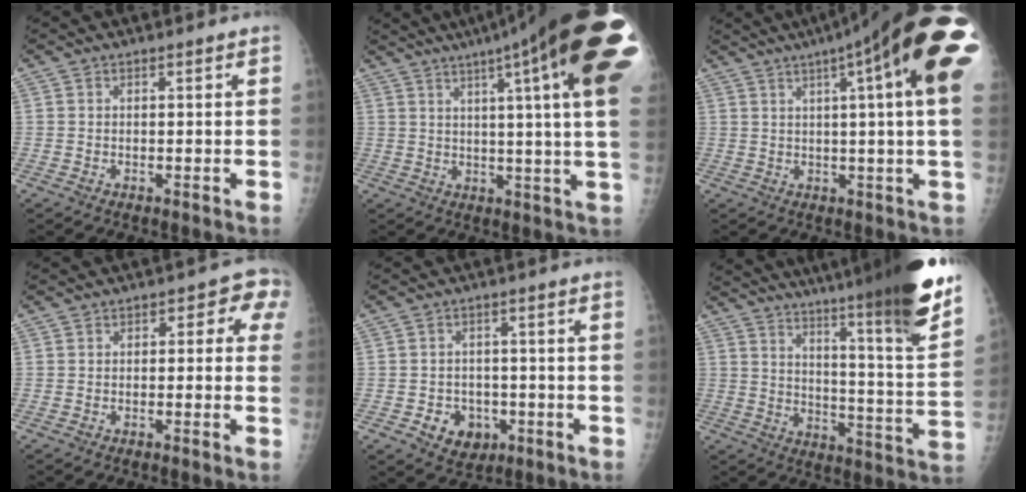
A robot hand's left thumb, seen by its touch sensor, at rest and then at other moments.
{"total": 26.5, "force": [13.3, 2.3, 22.8], "torque": [-0.249, -0.022, 0.164]}
{"total": 23.0, "force": [9.3, 2.9, 20.9], "torque": [-0.256, 0.019, 0.111]}
{"total": 4.7, "force": [0.1, 2.8, 3.8], "torque": [-0.010, 0.025, -0.012]}
{"total": 6.9, "force": [-2.7, 5.6, 3.1], "torque": [-0.019, 0.020, -0.033]}
{"total": 27.2, "force": [20.5, 1.5, 17.8], "torque": [-0.252, -0.119, 0.287]}